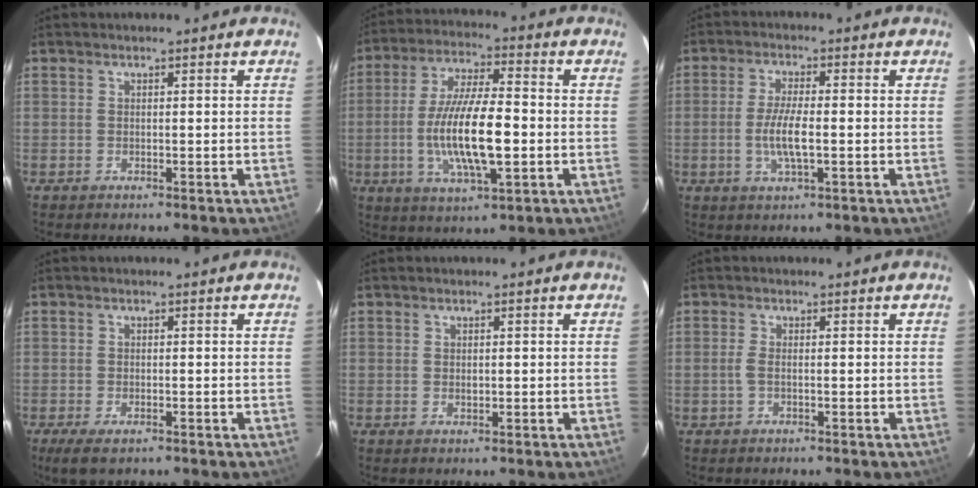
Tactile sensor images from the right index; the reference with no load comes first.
{"total": 14.7, "force": [-2.6, 3.9, 13.9], "torque": [-0.271, -0.010, -0.045]}
{"total": 6.0, "force": [-1.1, 1.4, 5.7], "torque": [-0.114, -0.006, -0.021]}
{"total": 4.2, "force": [-2.6, 1.5, 2.9], "torque": [-0.064, -0.015, -0.045]}
{"total": 0.9, "force": [0.1, 0.8, 0.4], "torque": [-0.005, 0.000, 0.004]}
{"total": 1.5, "force": [-0.3, 0.3, 1.4], "torque": [-0.031, 0.000, -0.008]}